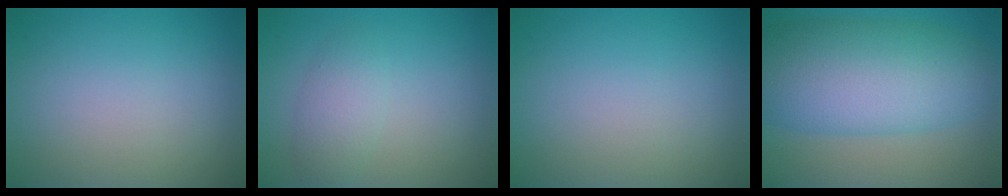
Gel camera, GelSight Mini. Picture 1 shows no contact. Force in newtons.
{"total": 2.4, "press": 2.4, "slide": 0.1}
{"total": 0.0}
{"total": 10.4, "press": 10.4, "slide": 0.1}